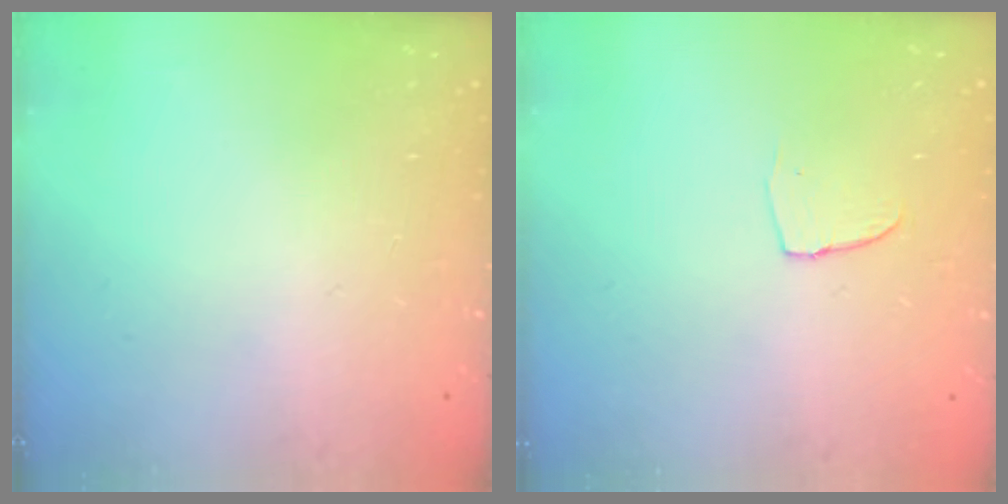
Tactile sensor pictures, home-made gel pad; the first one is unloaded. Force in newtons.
{"total": 3.8, "press": 3.8, "slide": 0.3}